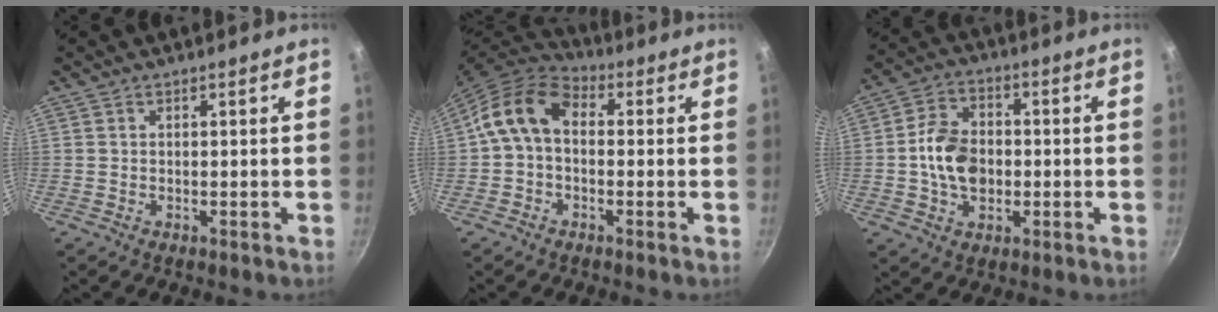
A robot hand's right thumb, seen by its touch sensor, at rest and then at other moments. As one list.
[{"total": 11.2, "force": [0.4, 7.8, 8.0], "torque": [-0.139, 0.032, -0.009]}, {"total": 10.7, "force": [-0.8, 7.6, 7.4], "torque": [-0.114, 0.015, -0.020]}]